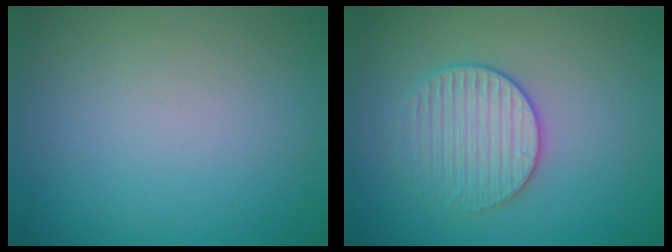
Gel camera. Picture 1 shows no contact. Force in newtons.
{"total": 3.2, "press": 3.1, "slide": 0.5}